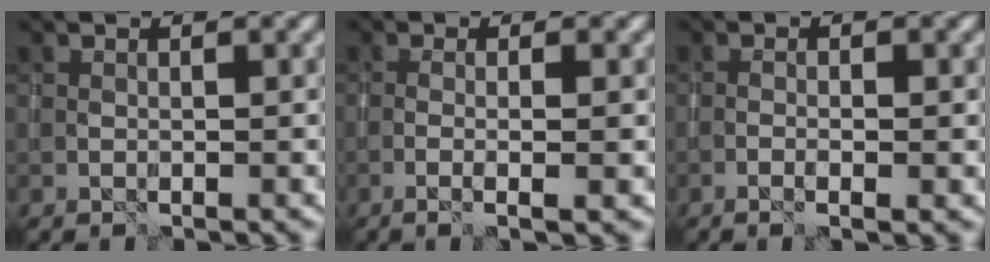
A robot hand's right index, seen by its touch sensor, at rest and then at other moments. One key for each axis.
{"total": 3.0, "fx": -0.5, "fy": 0.5, "fz": 2.9, "tx": -0.042, "ty": 0.003, "tz": -0.015}
{"total": 1.6, "fx": -0.5, "fy": 0.0, "fz": 1.5, "tx": -0.028, "ty": 0.002, "tz": -0.011}